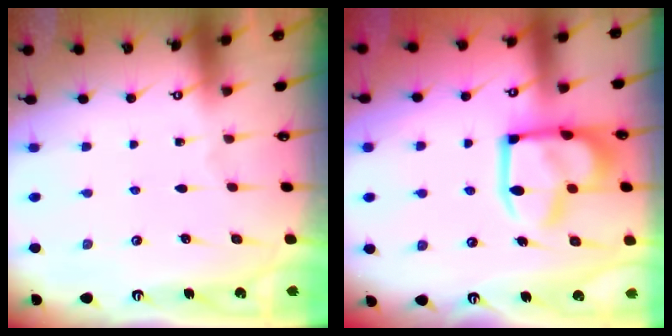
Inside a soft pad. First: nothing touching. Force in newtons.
{"total": 16.3, "press": 16.2, "slide": 1.9}